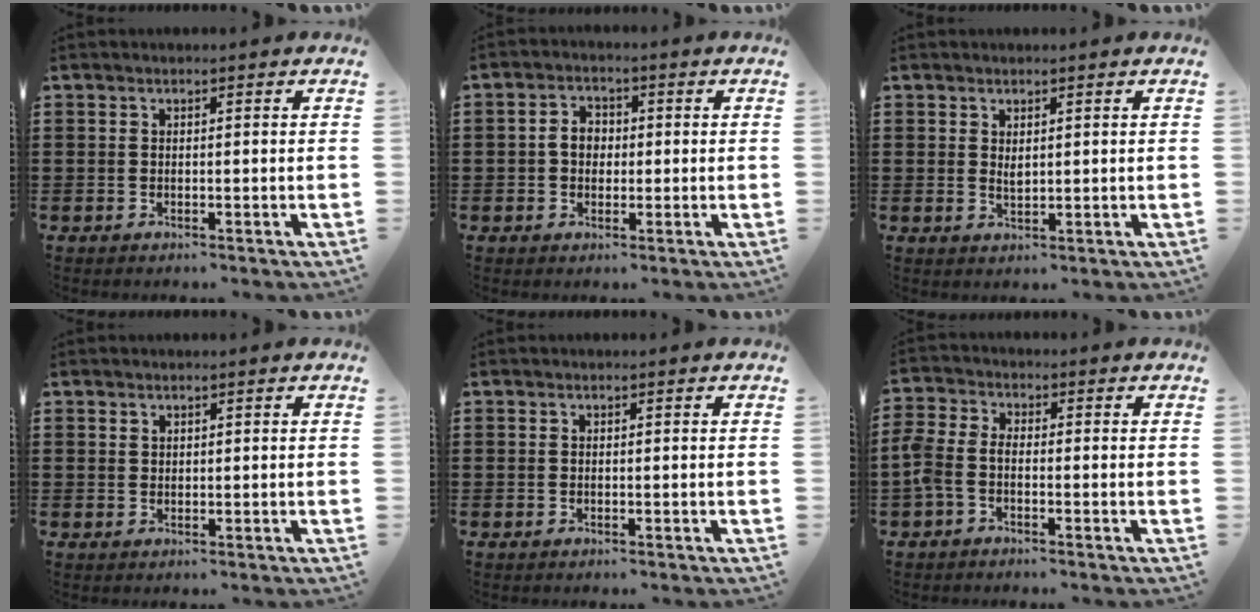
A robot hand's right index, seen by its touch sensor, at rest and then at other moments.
{"total": 3.4, "force": [-0.1, 2.6, 2.2], "torque": [-0.048, 0.011, -0.005]}
{"total": 1.5, "force": [0.8, 0.6, 1.1], "torque": [-0.022, 0.003, 0.013]}
{"total": 0.9, "force": [0.6, 0.6, 0.1], "torque": [-0.004, 0.002, 0.012]}
{"total": 0.0}
{"total": 2.9, "force": [-1.7, 1.6, 1.8], "torque": [-0.056, -0.002, -0.040]}